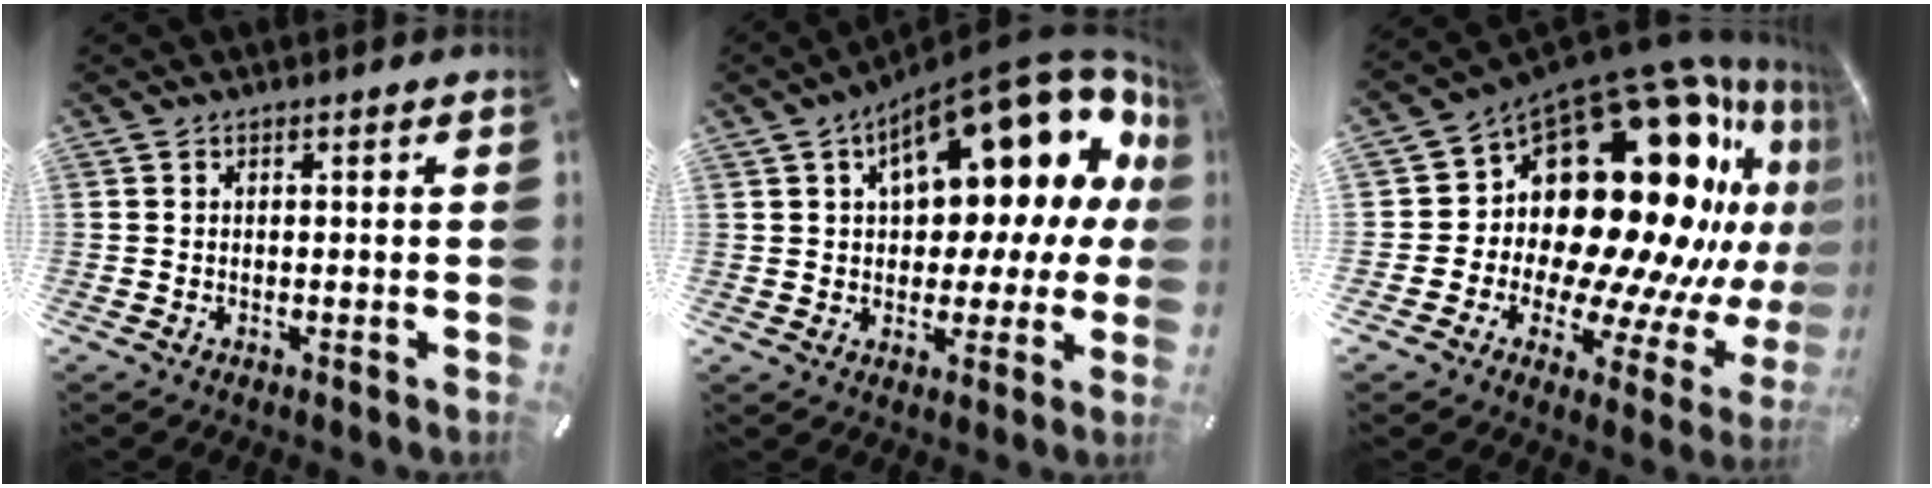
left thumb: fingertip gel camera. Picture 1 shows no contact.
{"total": 20.9, "force": [9.8, 9.7, 15.6], "torque": [-0.213, -0.069, 0.157]}
{"total": 27.0, "force": [10.0, 16.0, 19.3], "torque": [-0.246, -0.162, 0.212]}